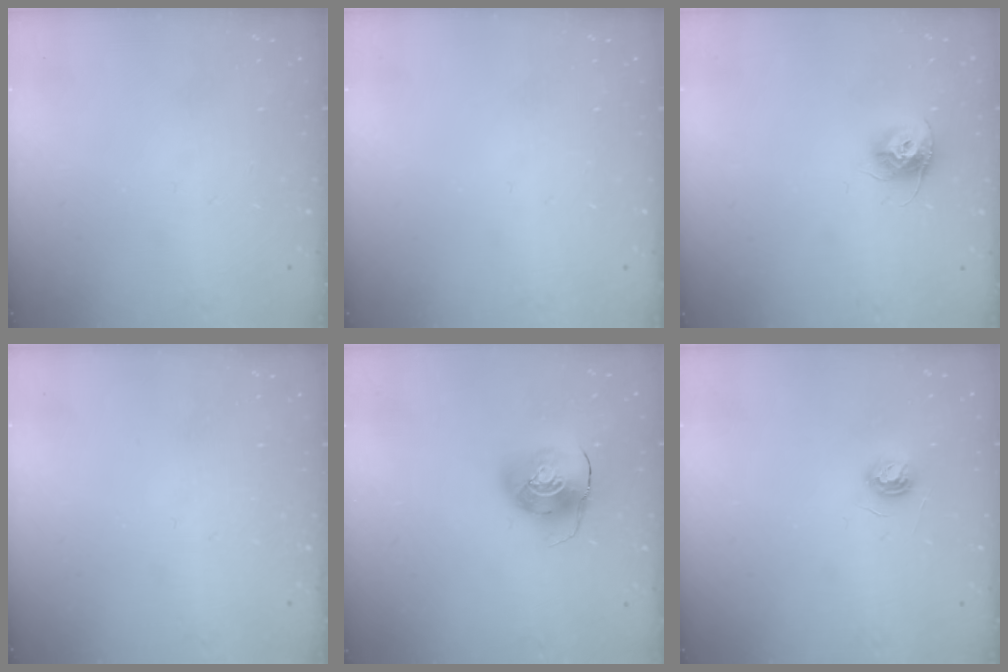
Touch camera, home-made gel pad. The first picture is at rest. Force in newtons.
{"total": 0.0}
{"total": 9.5, "press": 9.5, "slide": 0.2}
{"total": 0.0}
{"total": 10.1, "press": 10.1, "slide": 0.7}
{"total": 5.3, "press": 5.3, "slide": 0.6}